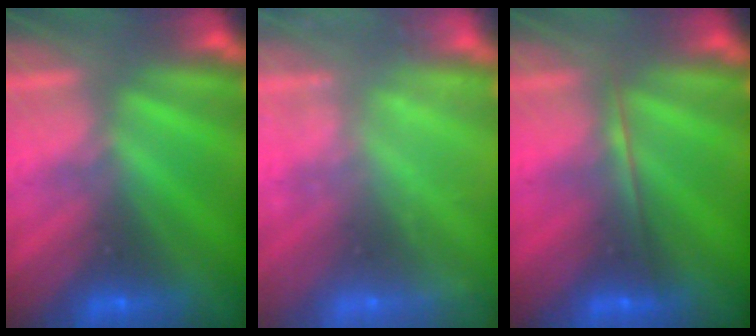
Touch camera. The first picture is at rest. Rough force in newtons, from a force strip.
{"total": 2.4}
{"total": 1.8}